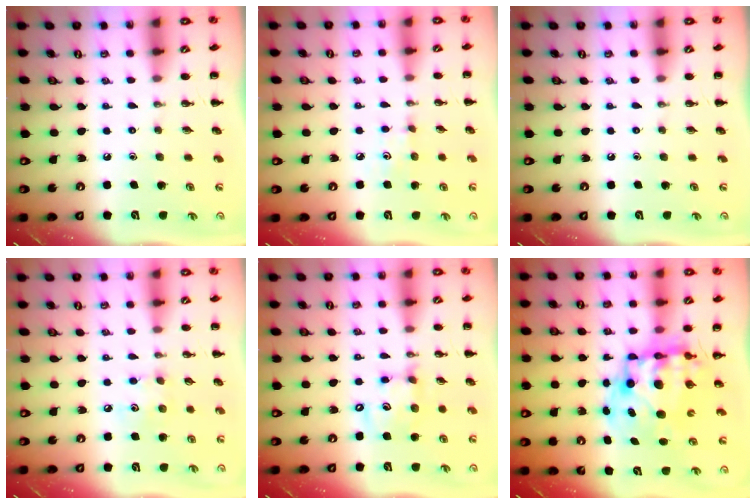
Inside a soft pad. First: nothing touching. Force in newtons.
{"total": 4.4, "press": 4.1, "slide": 1.4}
{"total": 0.0}
{"total": 4.6, "press": 4.6, "slide": 0.8}
{"total": 12.1, "press": 11.8, "slide": 2.6}
{"total": 12.5, "press": 12.0, "slide": 3.2}